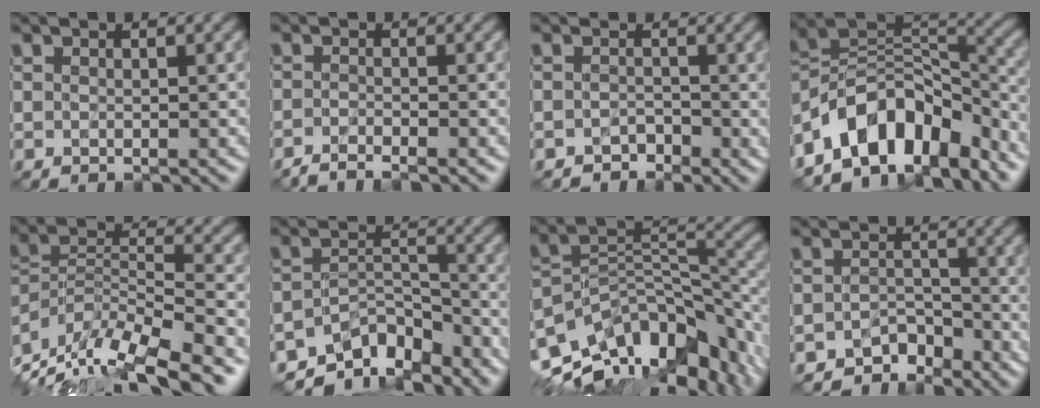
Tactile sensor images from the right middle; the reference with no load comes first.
{"total": 2.1, "force": [-1.8, 0.2, 0.9], "torque": [-0.008, -0.010, -0.044]}
{"total": 1.3, "force": [-1.1, 0.6, 0.0], "torque": [0.002, 0.000, -0.020]}
{"total": 9.9, "force": [-6.8, 5.3, 4.8], "torque": [-0.068, 0.014, -0.133]}
{"total": 13.8, "force": [-11.1, 4.0, 7.1], "torque": [-0.127, 0.009, -0.175]}
{"total": 7.6, "force": [-6.5, 2.9, 2.8], "torque": [-0.034, -0.017, -0.104]}
{"total": 14.3, "force": [-8.5, 7.1, 9.0], "torque": [-0.190, -0.005, -0.131]}
{"total": 2.5, "force": [-2.2, 1.1, -0.1], "torque": [0.014, 0.003, -0.037]}